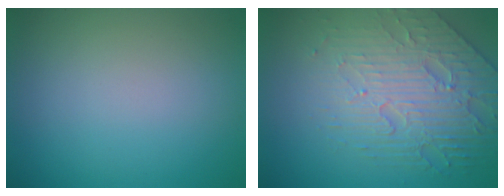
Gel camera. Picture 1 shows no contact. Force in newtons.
{"total": 6.0, "press": 4.9, "slide": 3.5}